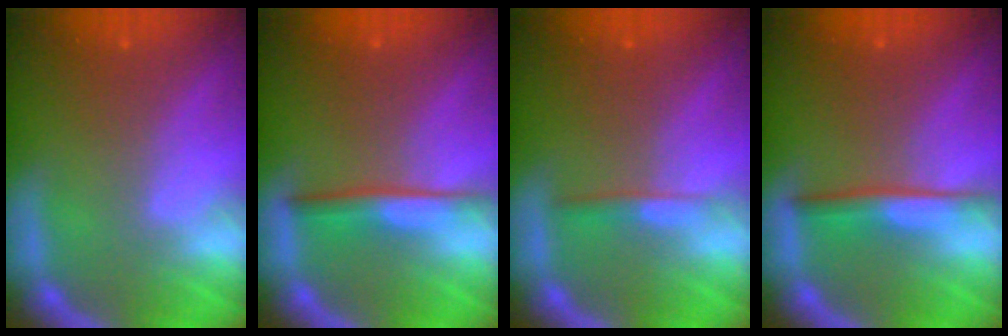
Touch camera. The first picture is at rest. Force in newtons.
{"total": 3.0}
{"total": 1.4}
{"total": 3.0}